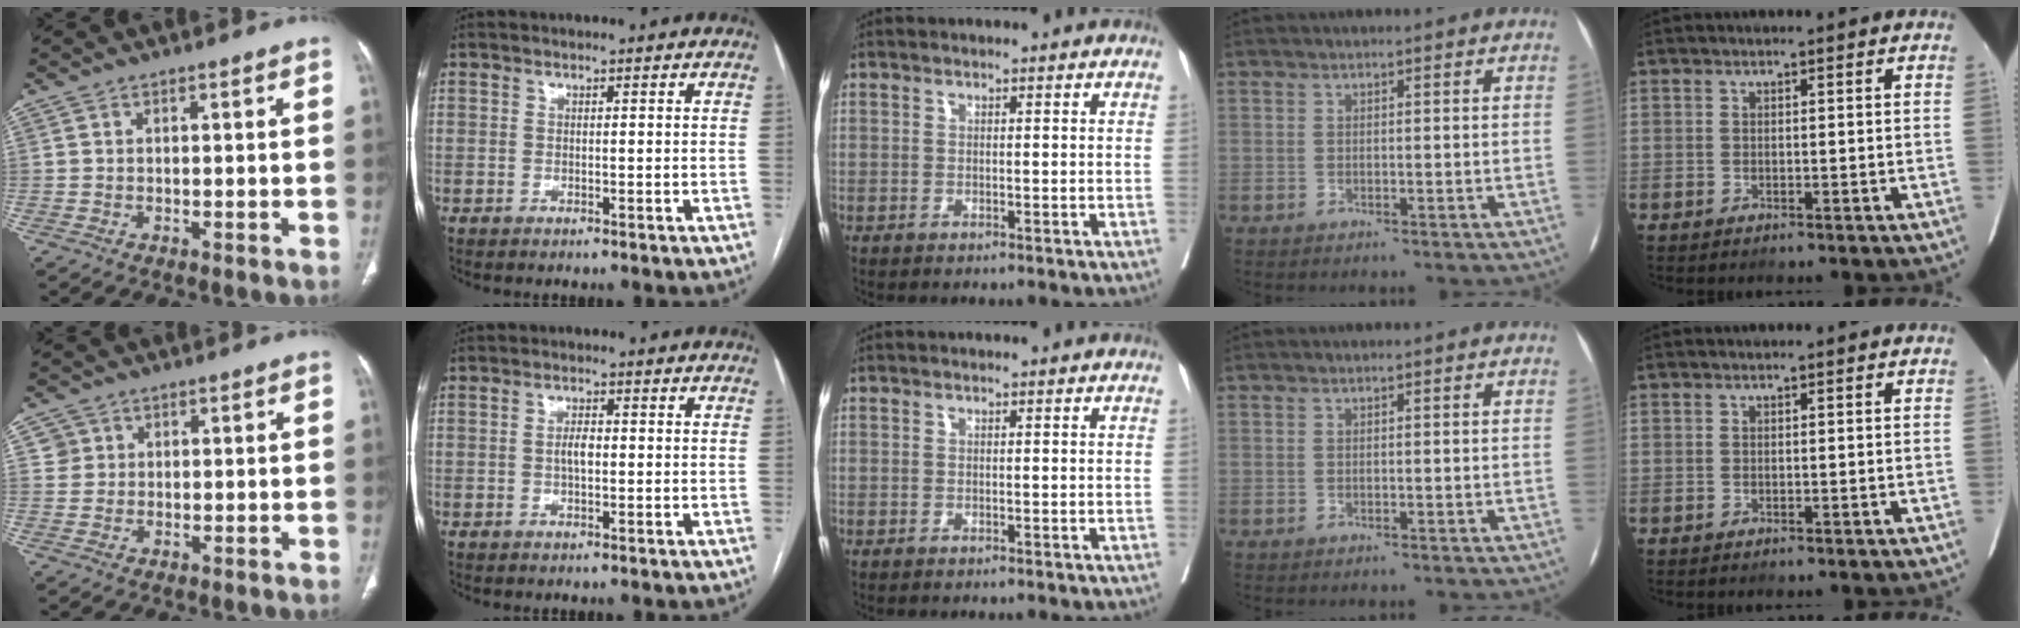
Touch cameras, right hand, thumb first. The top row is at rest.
{"thumb": {"total": 2.3, "force": [0.6, 2.2, -0.1], "torque": [0.021, 0.005, 0.005]}, "index": {"total": 2.4, "force": [-0.2, 0.9, 2.2], "torque": [-0.043, 0.004, -0.003]}}